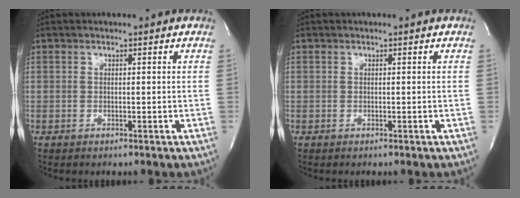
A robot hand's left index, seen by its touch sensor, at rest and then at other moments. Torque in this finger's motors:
{"motor_torque": [0.00, 0.00, 0.00, 0.01]}